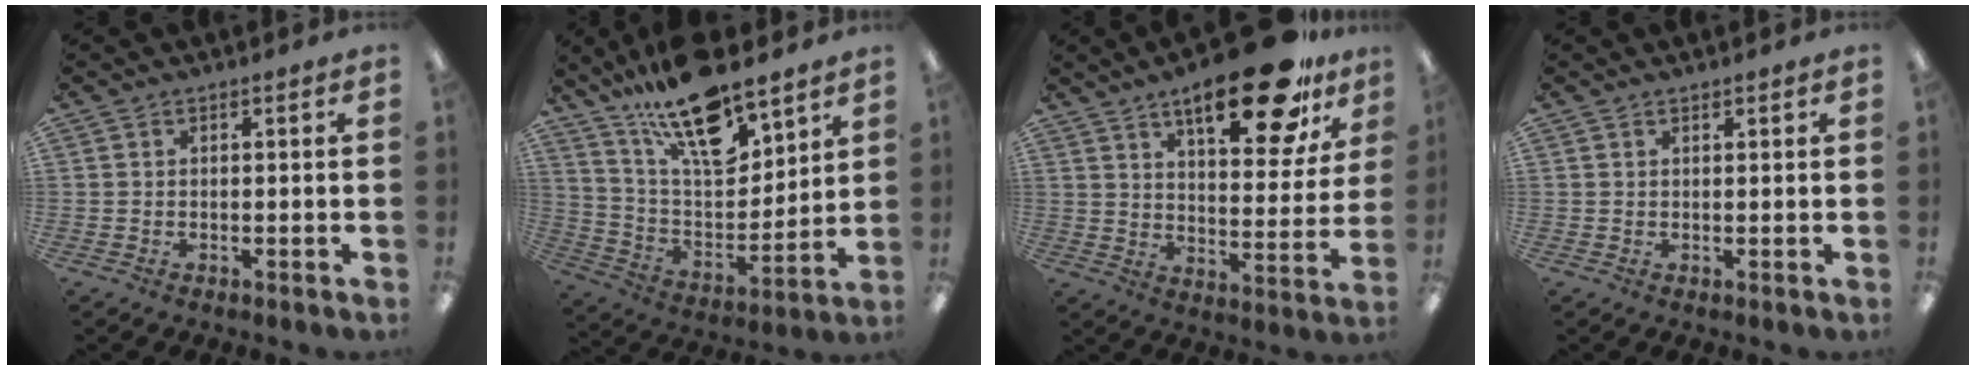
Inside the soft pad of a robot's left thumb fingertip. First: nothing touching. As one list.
[{"total": 20.5, "force": [15.0, 7.6, 11.8], "torque": [-0.207, -0.086, 0.259]}, {"total": 20.4, "force": [13.4, 7.0, 13.7], "torque": [-0.196, -0.070, 0.211]}, {"total": 0.6, "force": [0.6, 0.2, 0.1], "torque": [-0.002, 0.001, 0.011]}]